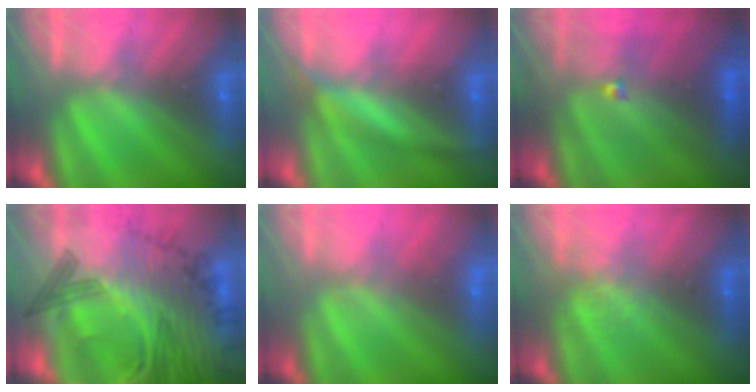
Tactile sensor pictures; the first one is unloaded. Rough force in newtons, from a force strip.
{"total": 3.6}
{"total": 4.5}
{"total": 8.5}
{"total": 1.6}
{"total": 1.2}